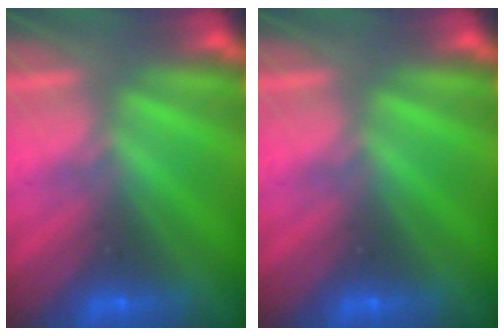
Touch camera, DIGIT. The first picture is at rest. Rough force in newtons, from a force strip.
{"total": 0.0}